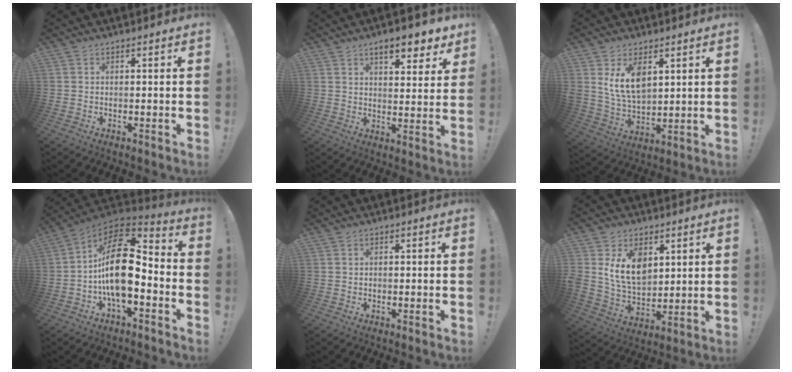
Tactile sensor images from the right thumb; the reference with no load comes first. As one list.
[{"total": 8.6, "force": [5.9, 2.7, 5.6], "torque": [-0.064, -0.037, 0.099]}, {"total": 11.5, "force": [5.5, 7.2, 7.1], "torque": [-0.125, -0.030, 0.103]}, {"total": 20.4, "force": [-0.3, 10.2, 17.7], "torque": [-0.318, 0.009, -0.002]}, {"total": 0.5, "force": [-0.3, 0.4, 0.1], "torque": [-0.006, 0.002, -0.005]}, {"total": 13.8, "force": [5.5, 9.7, 8.1], "torque": [-0.135, -0.029, 0.106]}]